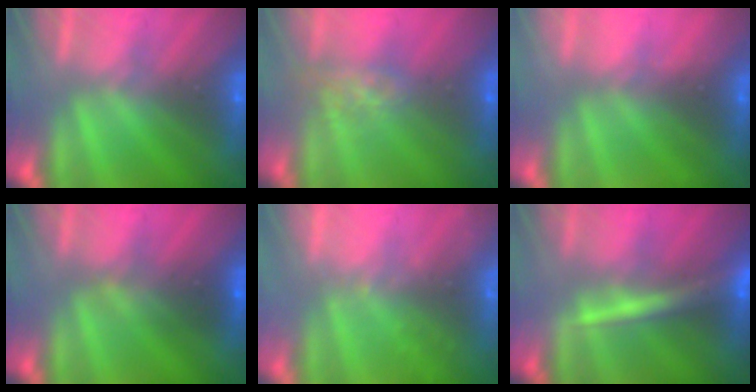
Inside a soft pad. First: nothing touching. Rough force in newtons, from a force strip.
{"total": 4.2}
{"total": 2.2}
{"total": 2.8}
{"total": 2.3}
{"total": 2.4}